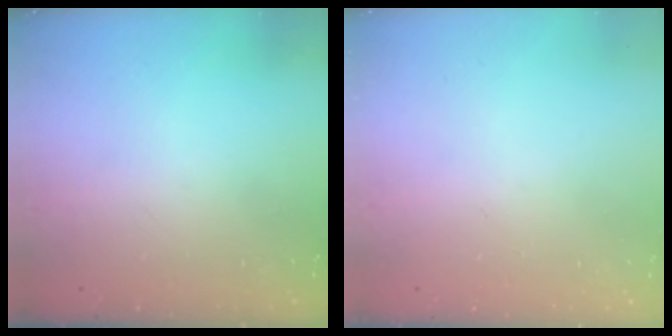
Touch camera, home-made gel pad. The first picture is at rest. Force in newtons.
{"total": 1.4, "press": 1.4, "slide": 0.1}